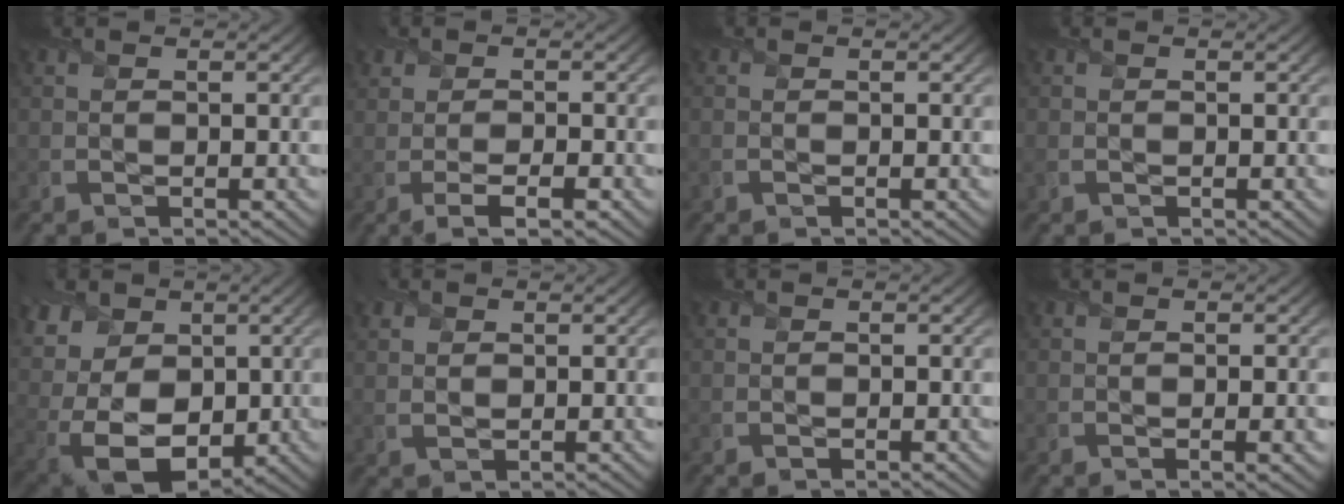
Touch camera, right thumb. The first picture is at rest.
{"total": 3.2, "force": [-0.9, 1.2, 2.9], "torque": [-0.047, 0.001, -0.015]}
{"total": 0.0}
{"total": 0.7, "force": [-0.1, 0.6, 0.3], "torque": [-0.010, -0.004, -0.005]}
{"total": 13.6, "force": [2.6, 10.0, 8.9], "torque": [-0.215, 0.013, 0.047]}
{"total": 1.9, "force": [1.2, 1.1, 1.0], "torque": [-0.026, 0.001, 0.026]}
{"total": 0.0}
{"total": 1.5, "force": [0.0, 0.1, 1.5], "torque": [-0.025, -0.001, 0.003]}